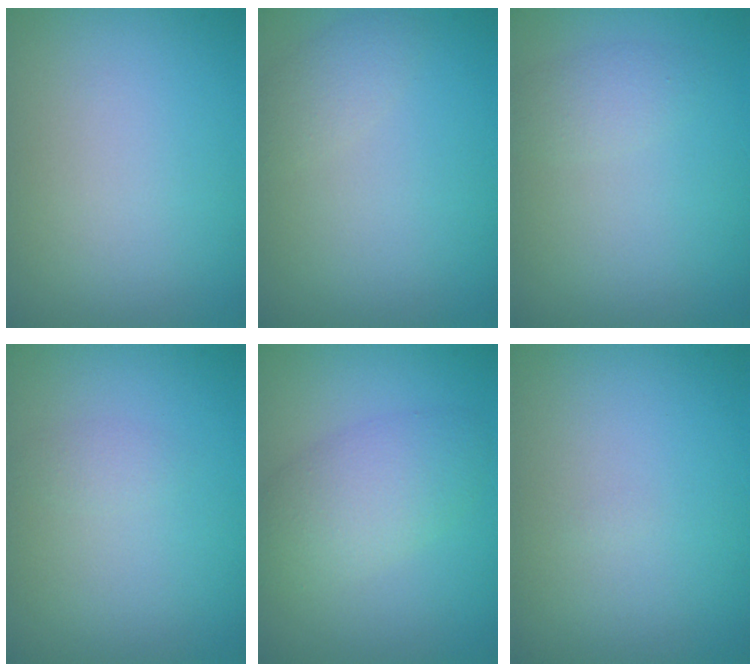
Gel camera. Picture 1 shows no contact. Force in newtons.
{"total": 1.5, "press": 1.5, "slide": 0.1}
{"total": 1.5, "press": 1.5, "slide": 0.2}
{"total": 0.8, "press": 0.8, "slide": 0.0}
{"total": 3.9, "press": 3.9, "slide": 0.2}
{"total": 0.0}